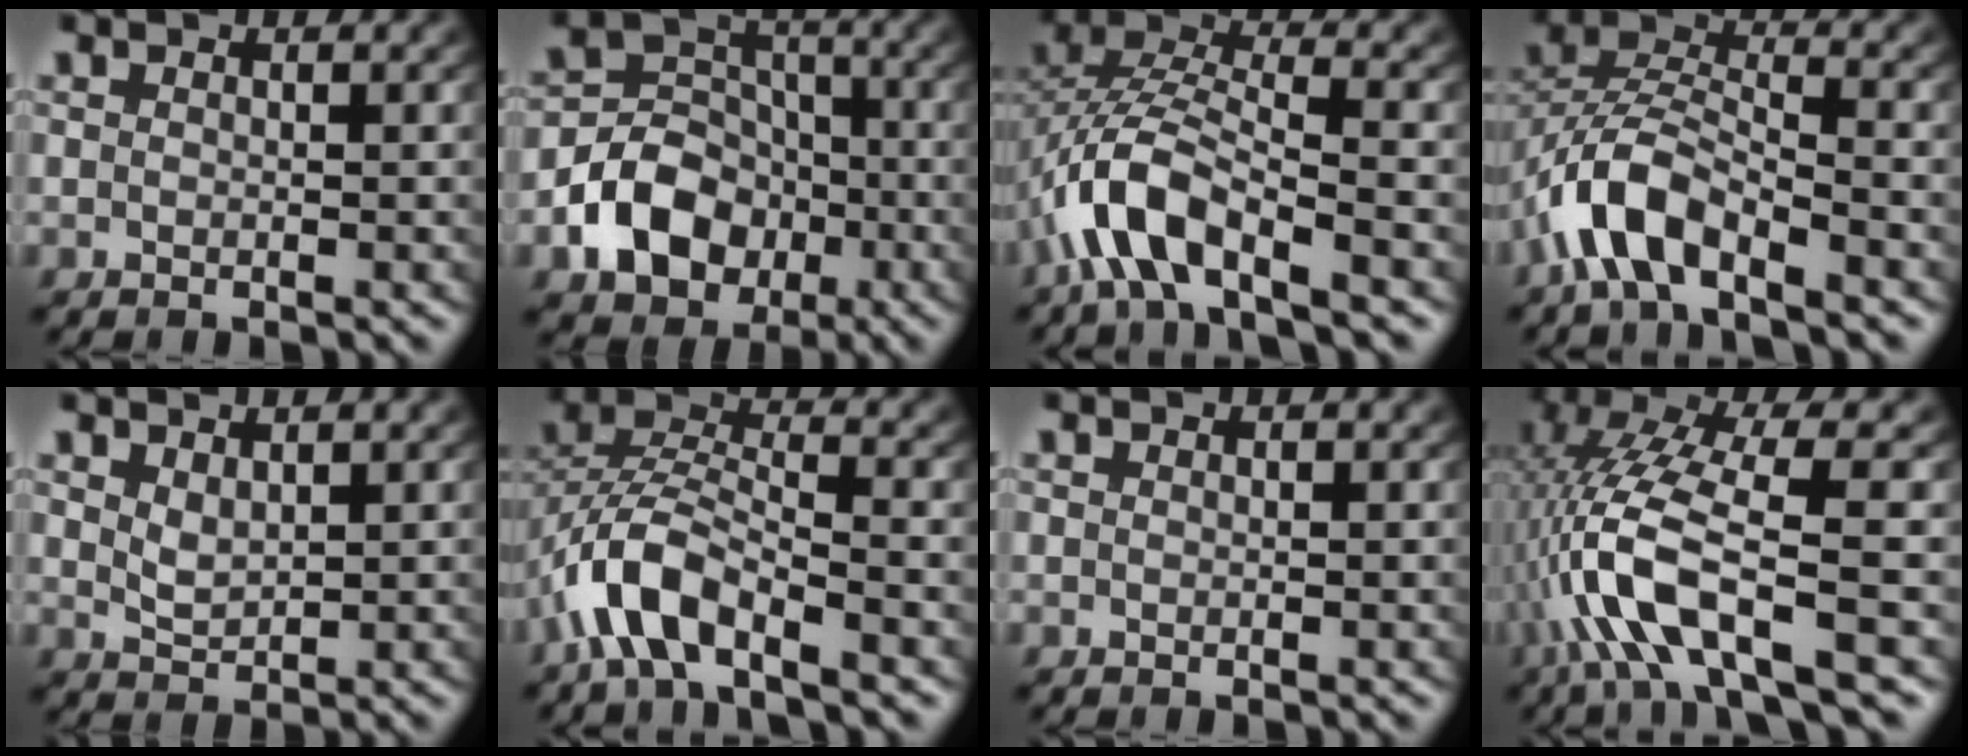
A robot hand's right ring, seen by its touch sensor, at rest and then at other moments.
{"total": 8.1, "force": [-3.1, 6.5, 3.6], "torque": [-0.055, -0.017, -0.051]}
{"total": 6.9, "force": [-1.7, 4.4, 5.1], "torque": [-0.129, -0.008, -0.034]}
{"total": 5.5, "force": [-2.2, 3.3, 3.7], "torque": [-0.094, -0.014, -0.042]}
{"total": 1.8, "force": [1.1, 0.8, 1.2], "torque": [-0.027, -0.015, 0.033]}
{"total": 5.5, "force": [-2.1, 3.3, 3.9], "torque": [-0.100, -0.014, -0.040]}
{"total": 0.0}
{"total": 8.9, "force": [-1.7, 4.3, 7.7], "torque": [-0.192, -0.028, -0.017]}